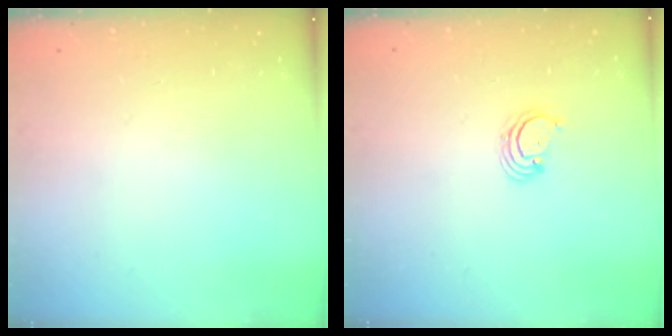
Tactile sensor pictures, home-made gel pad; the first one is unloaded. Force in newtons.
{"total": 2.6, "press": 2.6, "slide": 0.3}